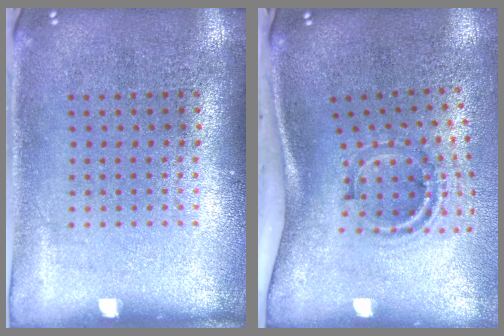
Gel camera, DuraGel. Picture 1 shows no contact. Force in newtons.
{"total": 1.6, "press": 1.1, "slide": 1.1}